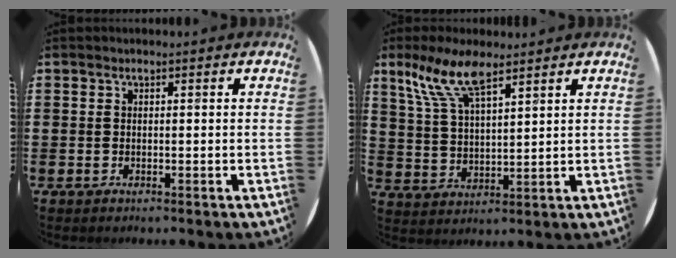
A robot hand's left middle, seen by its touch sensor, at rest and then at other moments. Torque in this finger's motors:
{"motor_torque": [1.40, -0.74, 0.31, 0.21]}